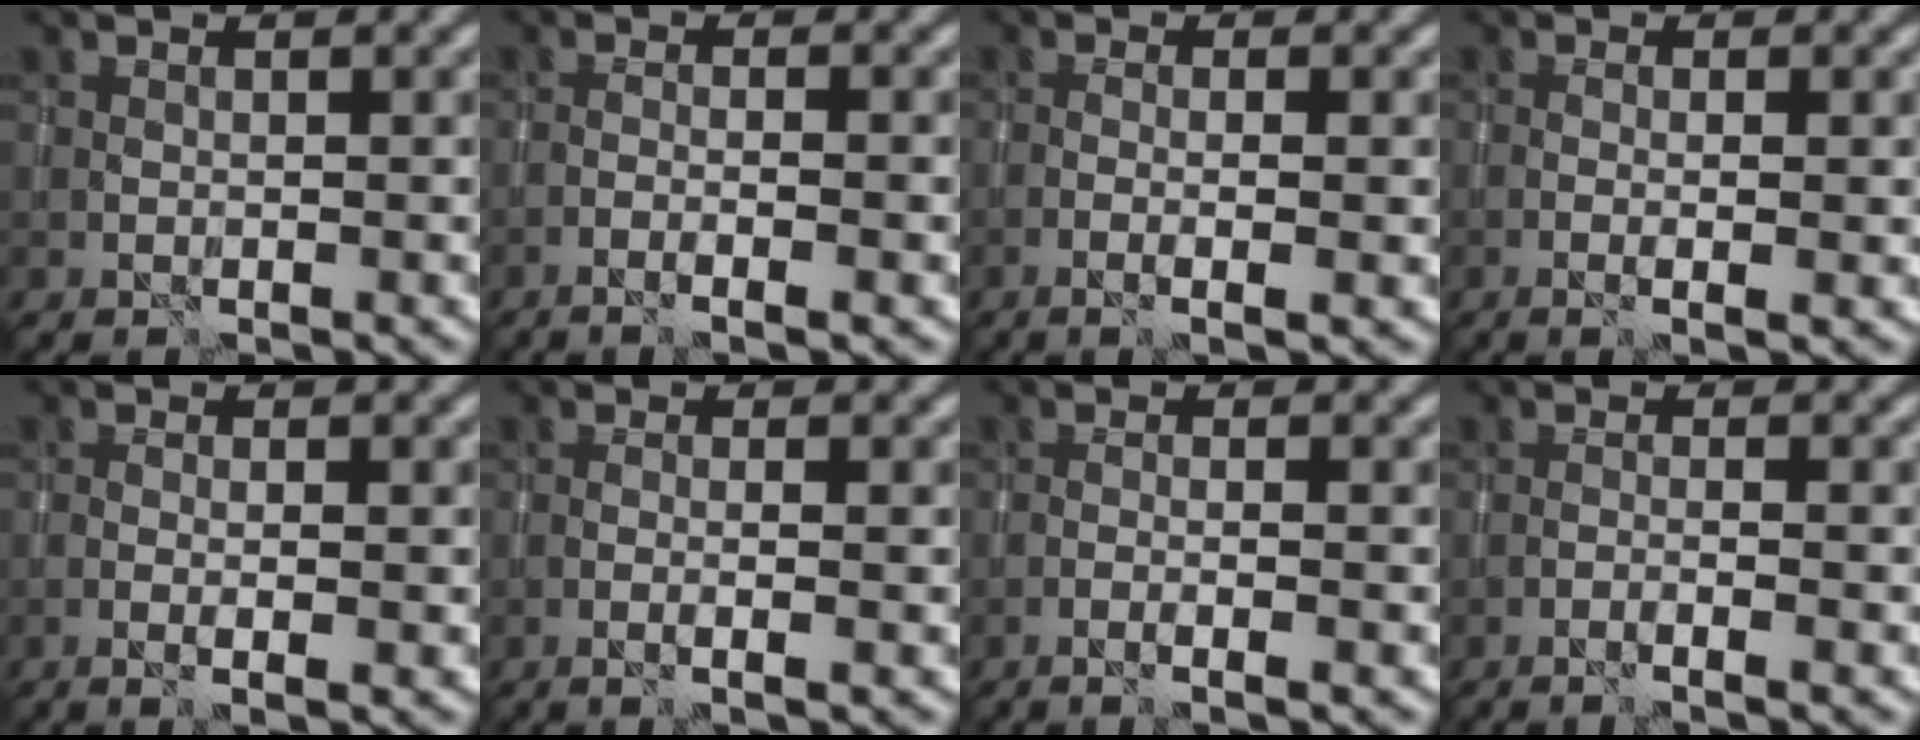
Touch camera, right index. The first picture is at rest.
{"total": 2.7, "force": [-1.5, 0.1, 2.2], "torque": [-0.041, 0.006, -0.034]}
{"total": 2.7, "force": [-0.8, 0.3, 2.6], "torque": [-0.045, 0.001, -0.021]}
{"total": 2.4, "force": [-0.4, 0.3, 2.4], "torque": [-0.041, 0.000, -0.012]}
{"total": 2.6, "force": [-0.7, 0.3, 2.5], "torque": [-0.045, 0.001, -0.016]}
{"total": 2.6, "force": [-0.8, 0.3, 2.4], "torque": [-0.039, 0.004, -0.020]}
{"total": 2.3, "force": [-1.1, 0.1, 2.0], "torque": [-0.035, 0.005, -0.028]}
{"total": 2.5, "force": [-1.4, 0.1, 2.1], "torque": [-0.035, 0.009, -0.033]}